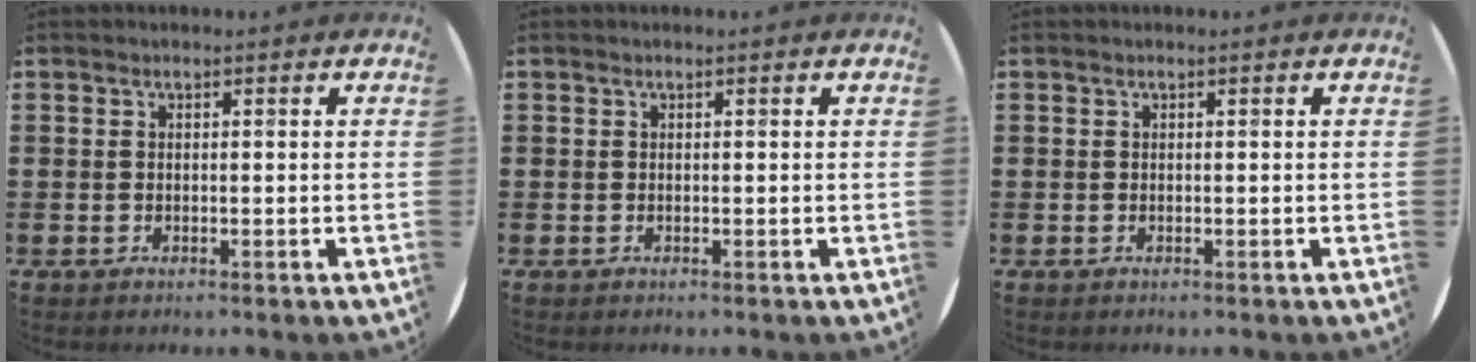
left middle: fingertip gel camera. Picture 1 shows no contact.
{"total": 0.0}
{"total": 0.0}